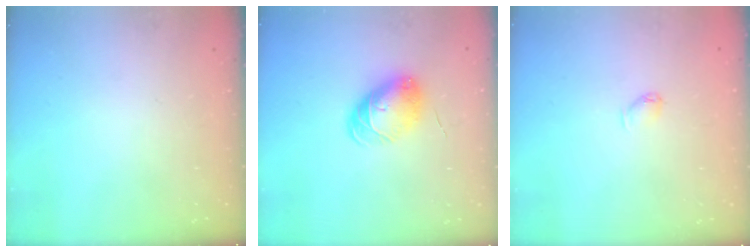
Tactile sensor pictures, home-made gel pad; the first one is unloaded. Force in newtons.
{"total": 7.6, "press": 7.6, "slide": 0.5}
{"total": 4.1, "press": 4.0, "slide": 0.8}